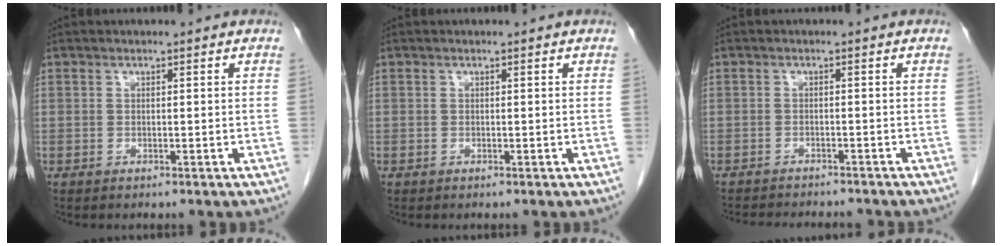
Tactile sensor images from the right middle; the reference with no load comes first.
{"total": 0.0}
{"total": 9.0, "force": [-8.3, 1.6, 2.9], "torque": [-0.042, -0.006, -0.108]}